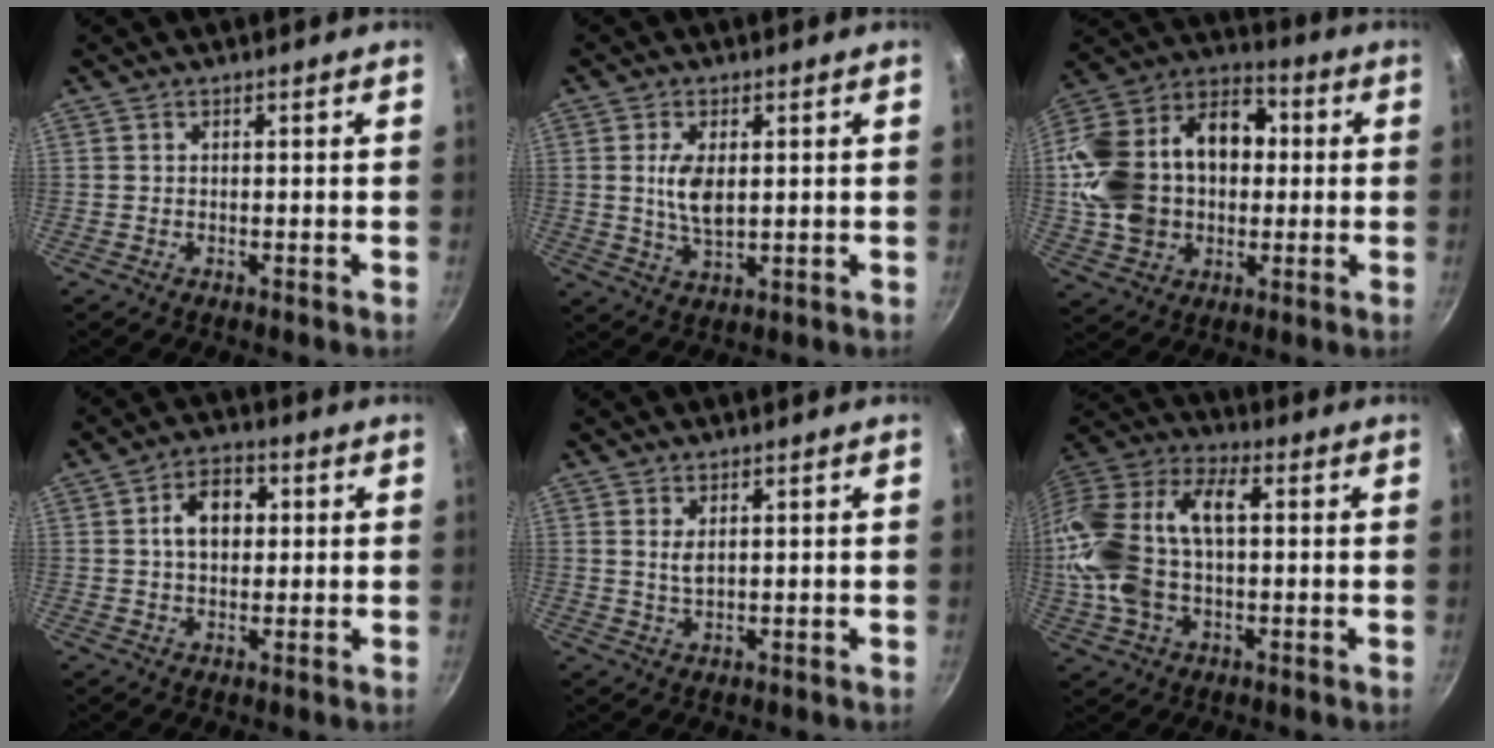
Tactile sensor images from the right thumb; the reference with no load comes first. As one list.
[{"total": 6.6, "force": [1.0, 3.3, 5.7], "torque": [-0.108, -0.011, 0.022]}, {"total": 25.6, "force": [1.0, 19.0, 17.2], "torque": [-0.310, 0.057, 0.016]}, {"total": 7.8, "force": [1.3, 5.4, 5.5], "torque": [-0.061, 0.011, 0.013]}, {"total": 2.8, "force": [0.8, 1.4, 2.3], "torque": [-0.042, -0.007, 0.019]}, {"total": 22.2, "force": [0.6, 13.6, 17.6], "torque": [-0.356, 0.041, 0.003]}]